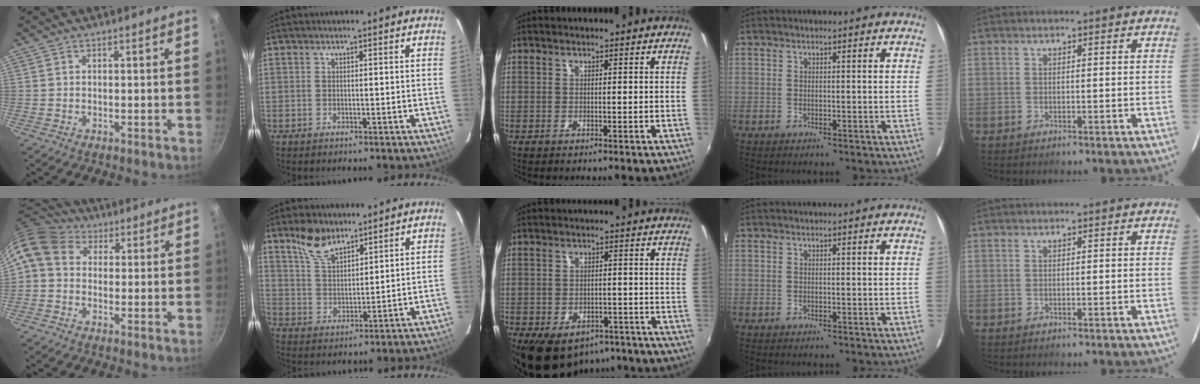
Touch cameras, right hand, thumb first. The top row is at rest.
{"thumb": {"total": 10.0, "force": [2.6, 8.0, 5.3], "torque": [-0.089, 0.021, 0.027]}, "index": {"total": 7.6, "force": [5.8, 3.2, 3.6], "torque": [-0.067, 0.011, 0.117]}, "middle": {"total": 13.2, "force": [-8.8, 7.7, 6.2], "torque": [-0.124, -0.004, -0.111]}}